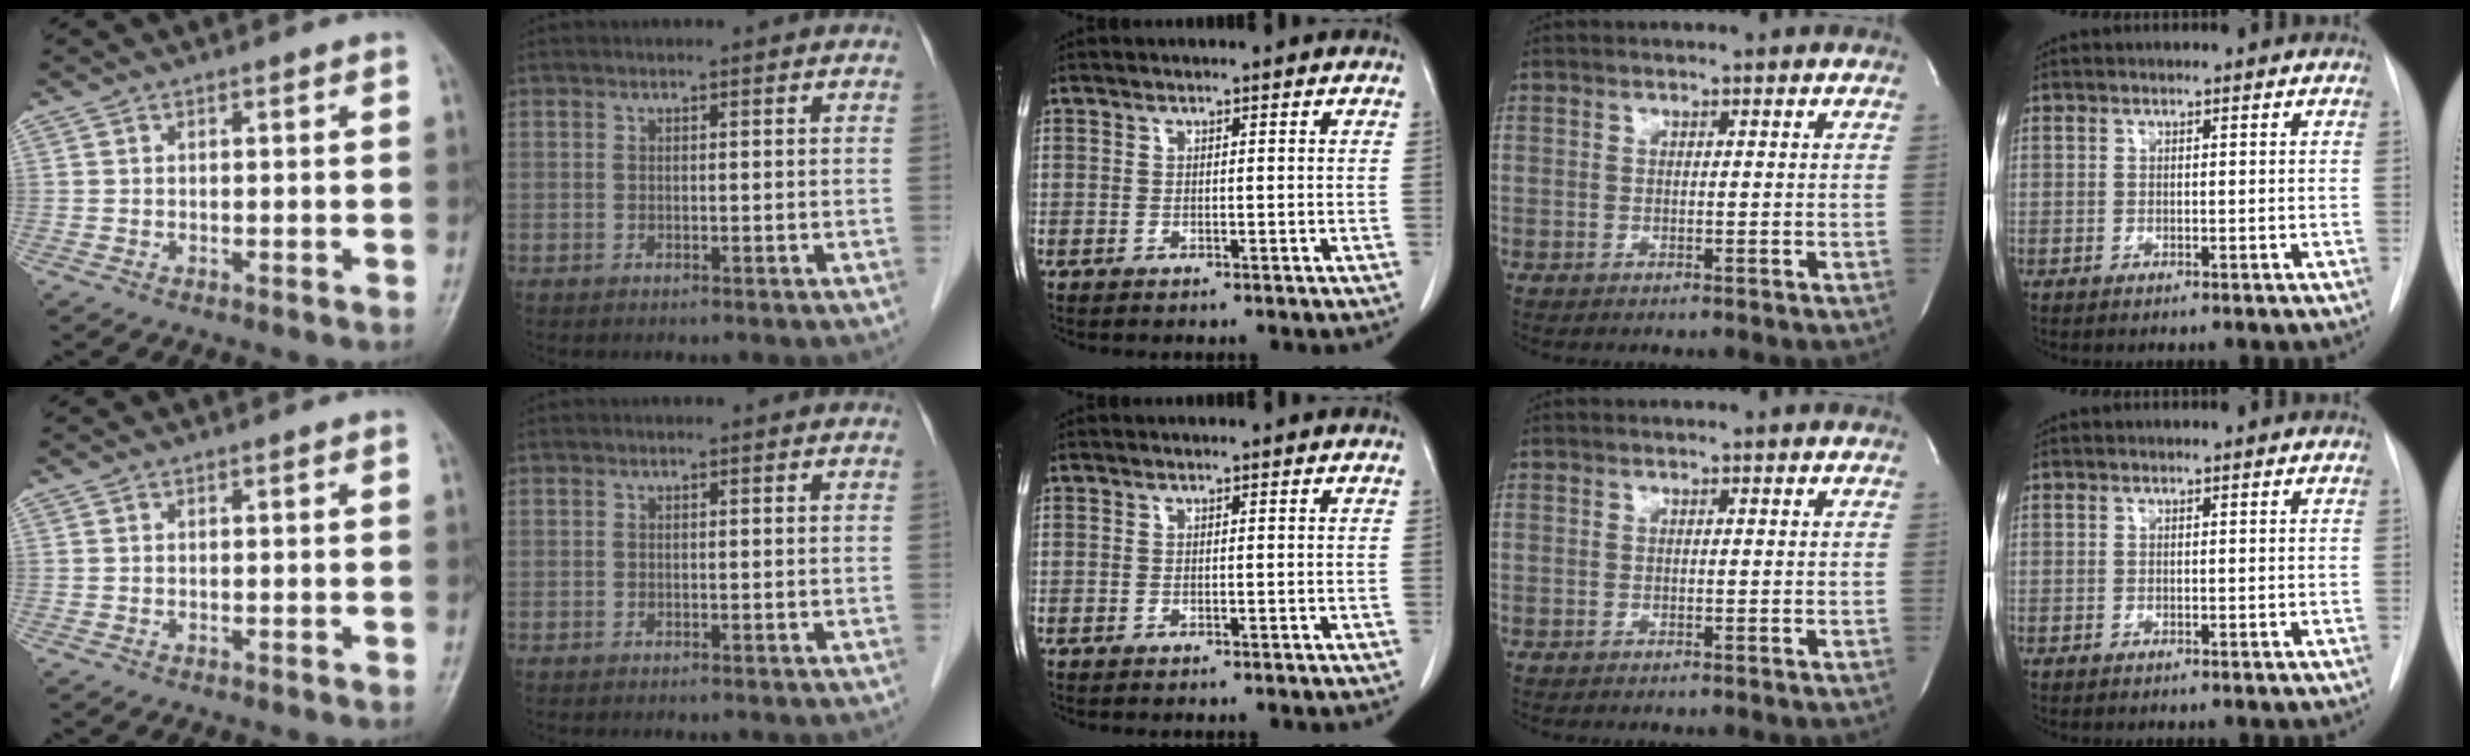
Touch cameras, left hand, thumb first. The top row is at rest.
{}